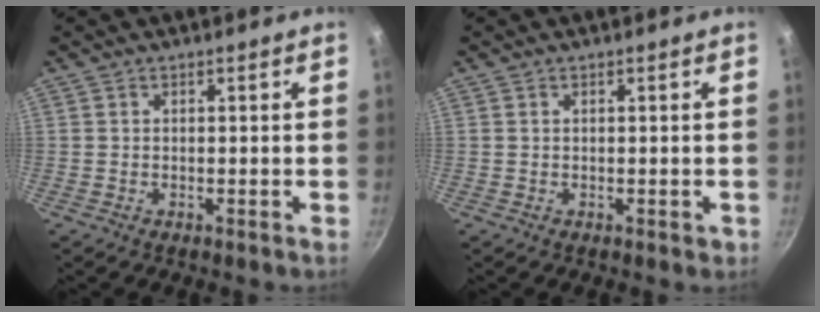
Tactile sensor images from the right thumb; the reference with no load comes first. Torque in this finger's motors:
{"motor_torque": [-0.20, 0.61, -0.10, 0.17, 0.01]}